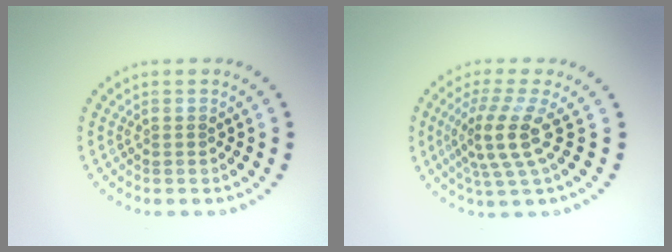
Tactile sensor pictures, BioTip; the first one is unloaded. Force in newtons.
{"total": 3.9, "press": 2.9, "slide": 2.6}